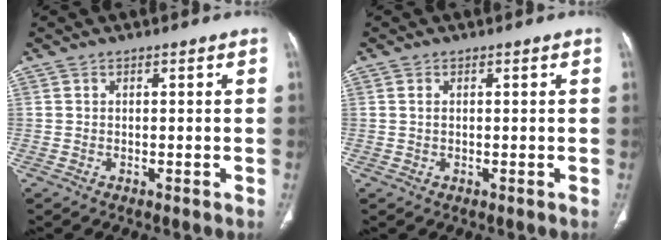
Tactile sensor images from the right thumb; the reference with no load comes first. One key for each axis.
{"total": 0.9, "fx": 0.3, "fy": 0.5, "fz": 0.7, "tx": -0.017, "ty": 0.004, "tz": 0.008}